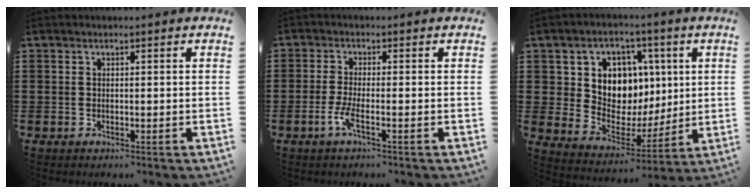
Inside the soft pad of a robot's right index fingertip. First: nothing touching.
{"total": 3.5, "force": [-1.7, 0.4, 3.0], "torque": [-0.072, -0.011, -0.036]}
{"total": 9.1, "force": [3.3, 7.7, 3.4], "torque": [-0.081, -0.020, 0.060]}